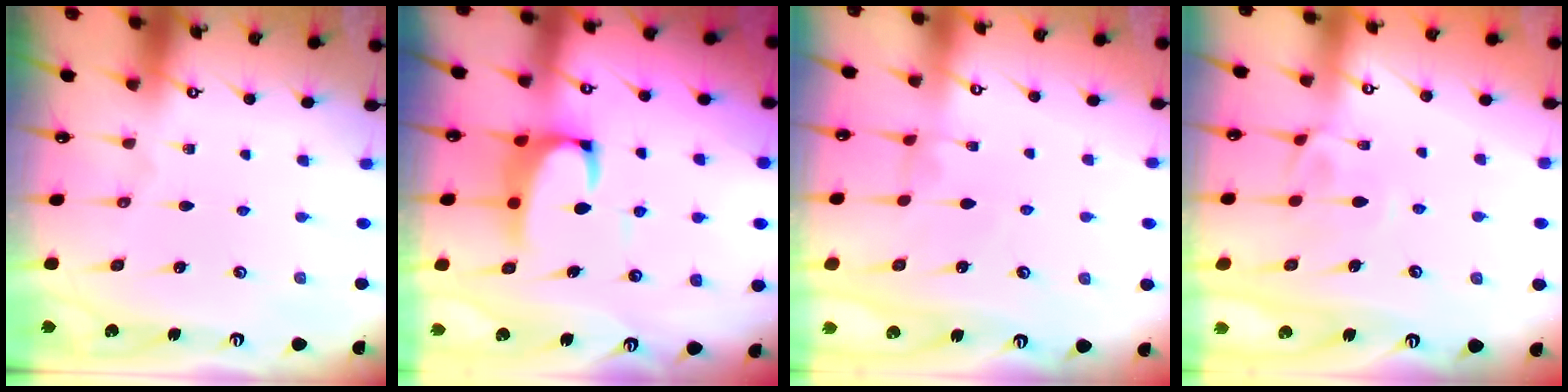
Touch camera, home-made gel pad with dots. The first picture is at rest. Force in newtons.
{"total": 2.8, "press": 2.4, "slide": 1.4}
{"total": 2.5, "press": 2.4, "slide": 0.5}
{"total": 1.6, "press": 1.3, "slide": 1.0}